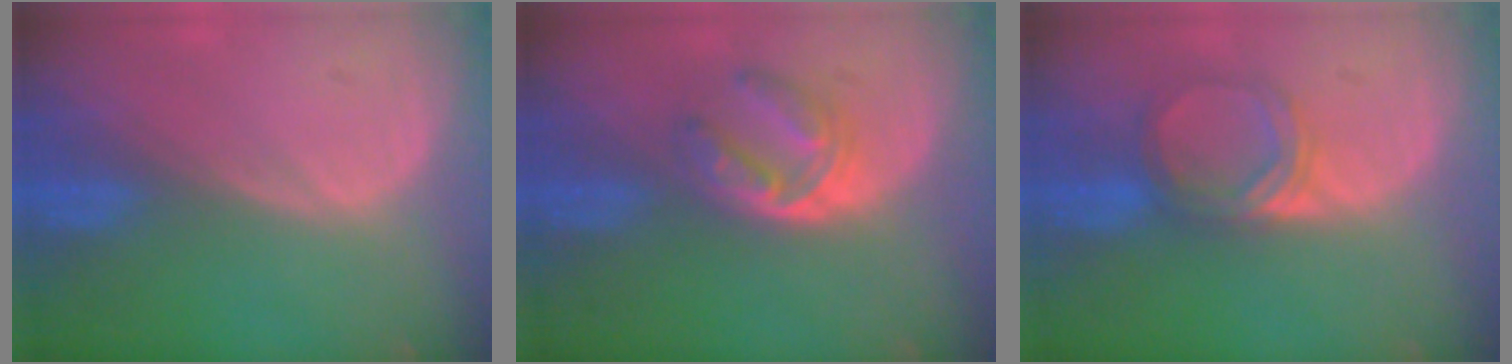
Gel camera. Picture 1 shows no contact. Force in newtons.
{"total": 6.2, "press": 5.0, "slide": 3.5}
{"total": 4.9, "press": 4.6, "slide": 1.8}